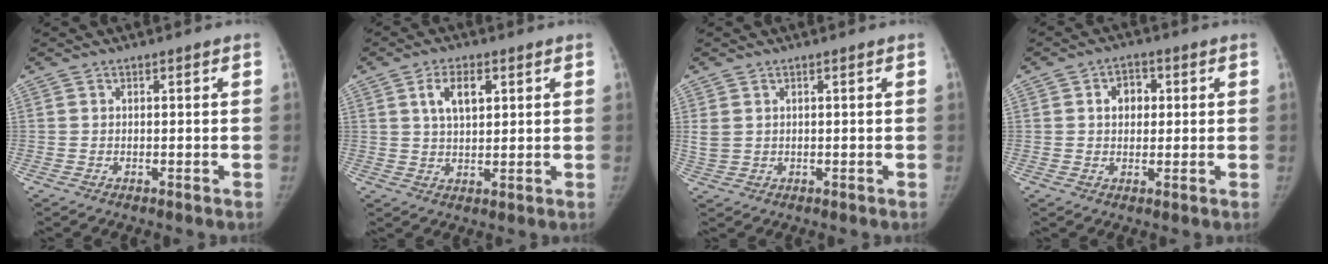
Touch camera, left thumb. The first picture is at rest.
{"total": 6.2, "force": [2.4, 3.3, 4.8], "torque": [-0.073, -0.006, 0.045]}
{"total": 2.5, "force": [0.7, 2.0, 1.4], "torque": [-0.035, 0.001, 0.022]}
{"total": 4.9, "force": [1.0, 3.8, 3.0], "torque": [-0.020, 0.005, 0.013]}